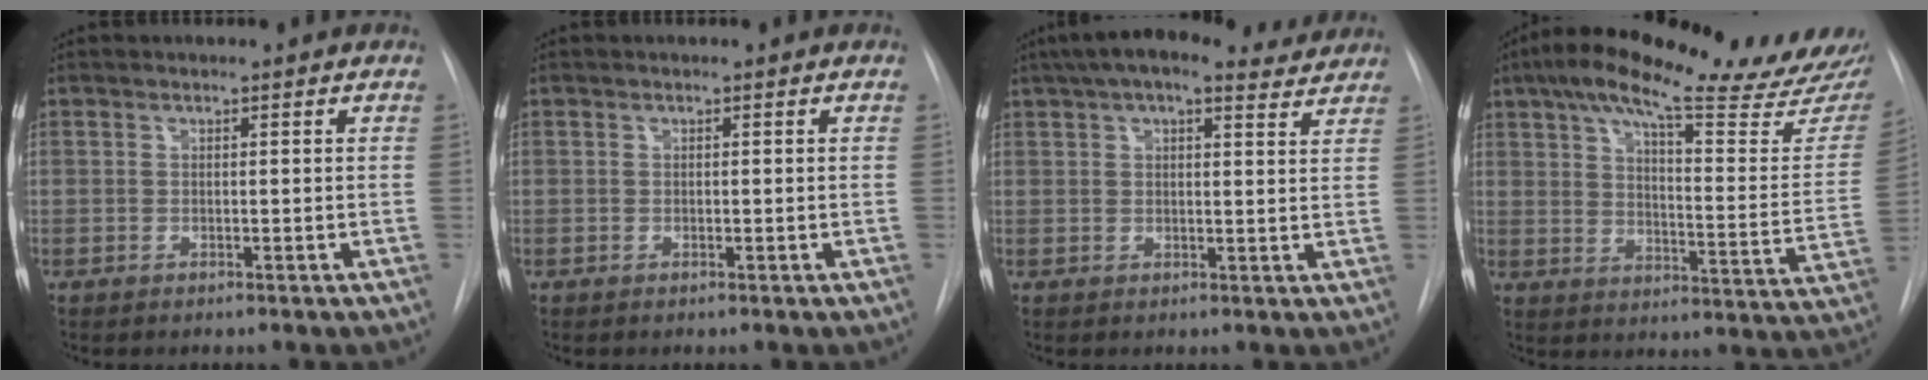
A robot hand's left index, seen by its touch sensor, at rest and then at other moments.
{"total": 0.0}
{"total": 13.2, "force": [10.9, 3.6, 6.6], "torque": [-0.110, 0.044, 0.145]}
{"total": 28.2, "force": [23.4, 3.4, 15.4], "torque": [-0.230, -0.037, 0.301]}